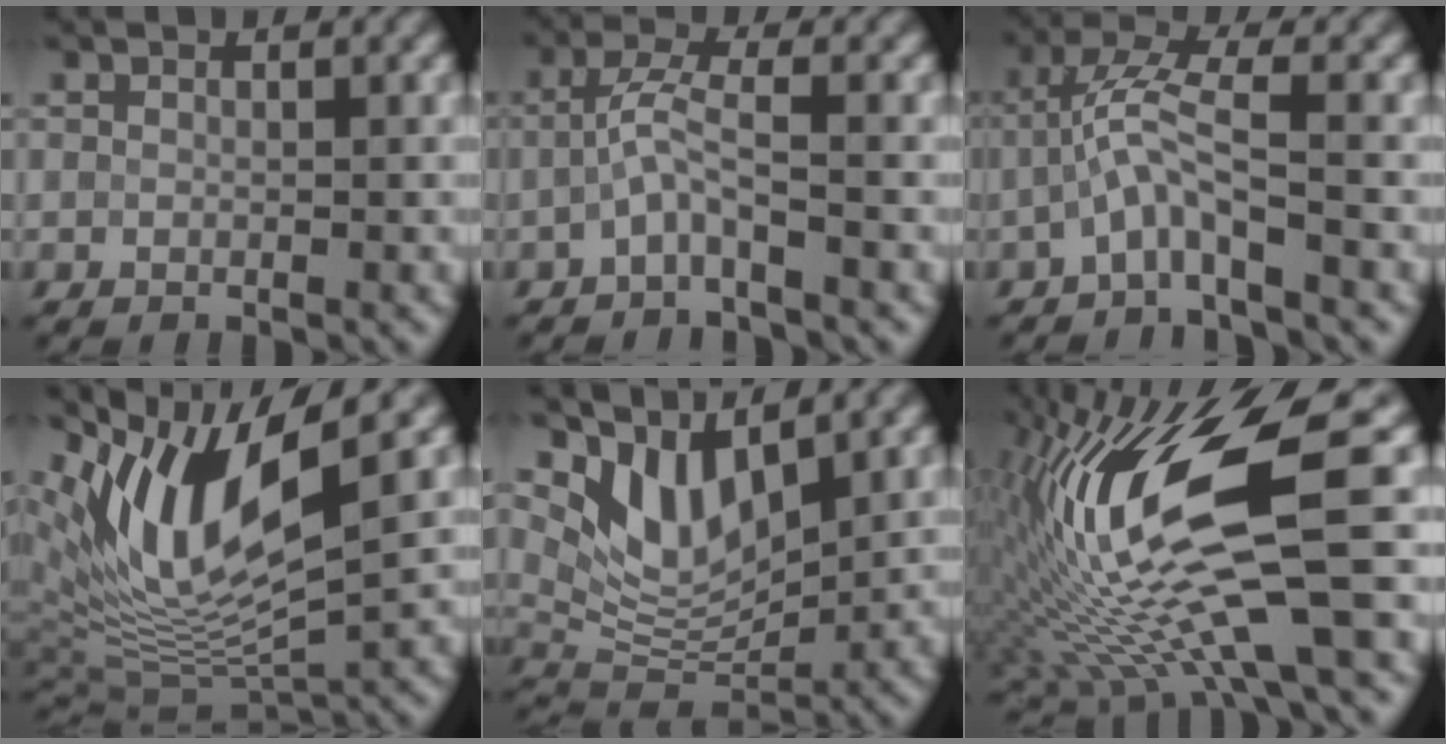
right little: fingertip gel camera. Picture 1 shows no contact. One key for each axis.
{"total": 2.5, "fx": -0.9, "fy": 0.1, "fz": 2.4, "tx": -0.058, "ty": 0.011, "tz": -0.022}
{"total": 3.7, "fx": -1.4, "fy": 0.3, "fz": 3.4, "tx": -0.079, "ty": 0.015, "tz": -0.036}
{"total": 10.6, "fx": 4.9, "fy": 3.2, "fz": 8.8, "tx": -0.175, "ty": -0.003, "tz": 0.095}
{"total": 5.1, "fx": 3.6, "fy": 2.0, "fz": 3.1, "tx": -0.071, "ty": -0.009, "tz": 0.064}
{"total": 14.9, "fx": -0.7, "fy": 3.8, "fz": 14.4, "tx": -0.280, "ty": 0.003, "tz": -0.006}